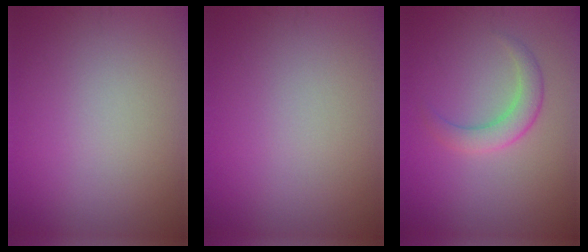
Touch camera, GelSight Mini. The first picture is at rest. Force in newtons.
{"total": 0.0}
{"total": 2.7, "press": 2.7, "slide": 0.1}